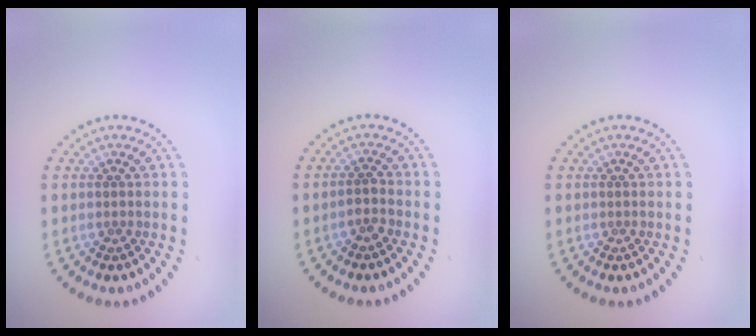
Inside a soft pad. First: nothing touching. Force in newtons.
{"total": 1.3, "press": 1.1, "slide": 0.7}
{"total": 0.0}